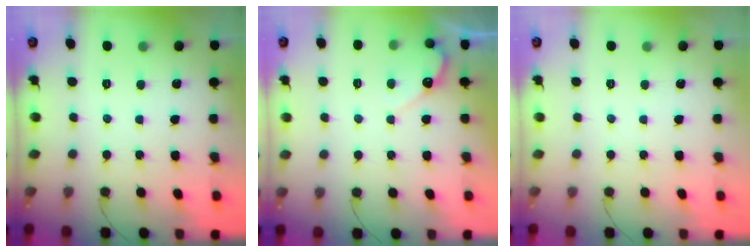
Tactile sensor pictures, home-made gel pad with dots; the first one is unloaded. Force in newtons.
{"total": 5.0, "press": 4.9, "slide": 0.3}
{"total": 0.0}